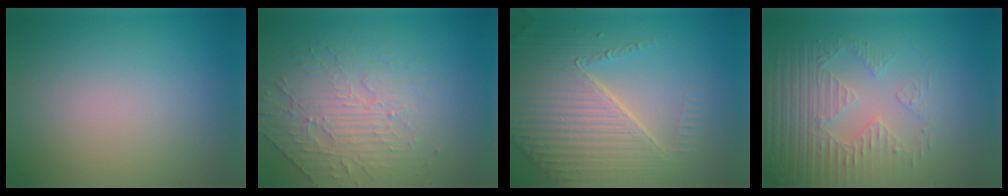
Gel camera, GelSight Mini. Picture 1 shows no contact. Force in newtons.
{"total": 4.7, "press": 3.3, "slide": 3.3}
{"total": 7.0, "press": 5.4, "slide": 4.4}
{"total": 4.0, "press": 3.6, "slide": 1.8}